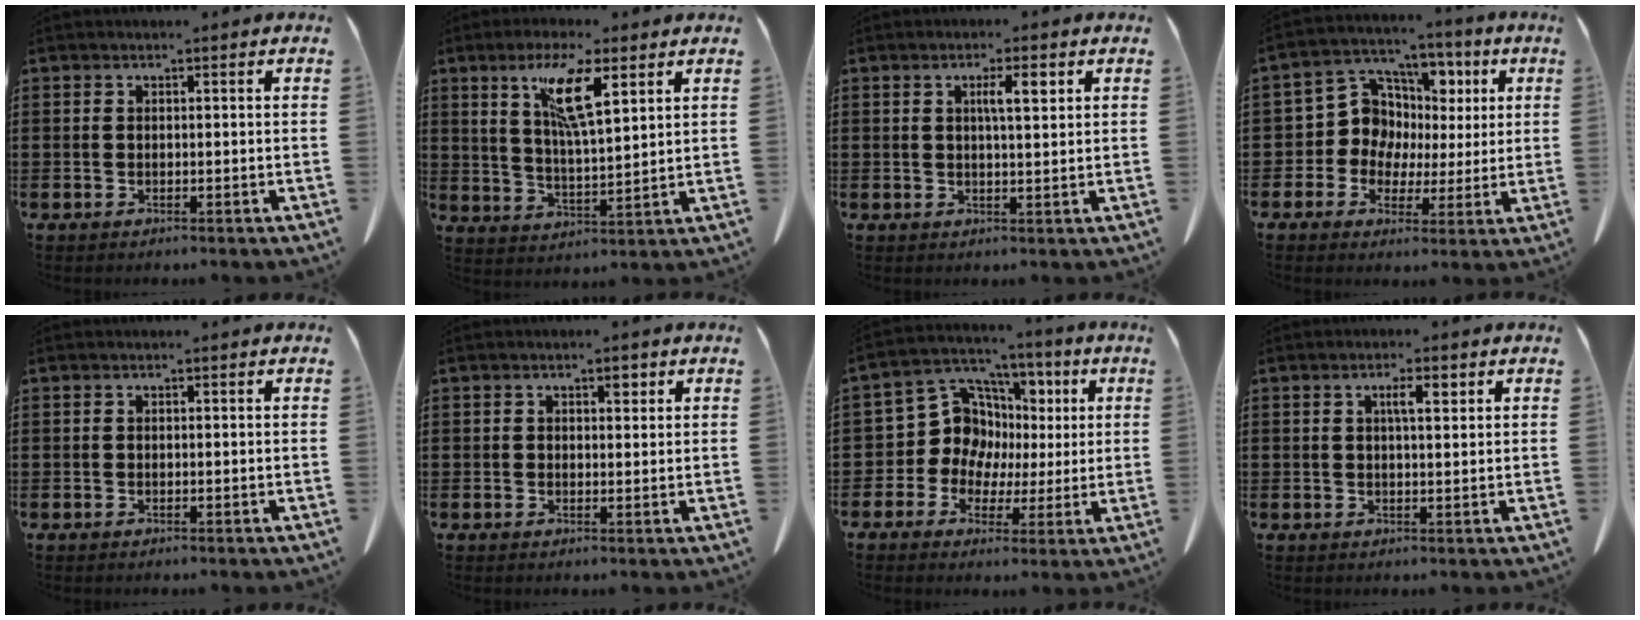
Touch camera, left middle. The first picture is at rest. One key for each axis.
{"total": 9.3, "fx": 5.2, "fy": 2.0, "fz": 7.4, "tx": -0.148, "ty": -0.001, "tz": 0.088}
{"total": 3.5, "fx": 1.3, "fy": 0.8, "fz": 3.2, "tx": -0.049, "ty": 0.000, "tz": 0.017}
{"total": 9.1, "fx": 1.1, "fy": 8.5, "fz": 3.0, "tx": -0.110, "ty": -0.008, "tz": 0.020}
{"total": 0.0}
{"total": 1.8, "fx": 0.9, "fy": 0.9, "fz": 1.2, "tx": -0.018, "ty": 0.003, "tz": 0.014}
{"total": 10.2, "fx": 1.2, "fy": 9.6, "fz": 3.4, "tx": -0.116, "ty": -0.007, "tz": 0.028}
{"total": 3.1, "fx": 1.3, "fy": 0.8, "fz": 2.7, "tx": -0.047, "ty": 0.004, "tz": 0.018}